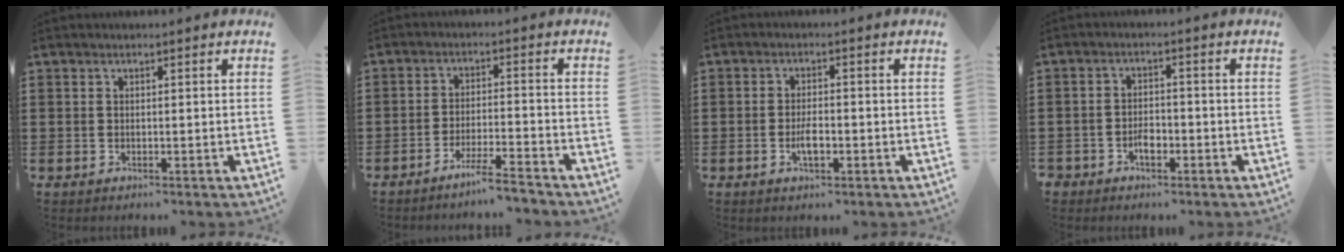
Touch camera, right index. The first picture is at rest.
{"total": 4.9, "force": [-4.5, -0.3, 2.0], "torque": [-0.040, -0.009, -0.087]}
{"total": 3.3, "force": [-1.0, 0.9, 3.0], "torque": [-0.060, -0.005, -0.019]}
{"total": 2.7, "force": [-1.6, 1.4, 1.6], "torque": [-0.034, -0.001, -0.030]}